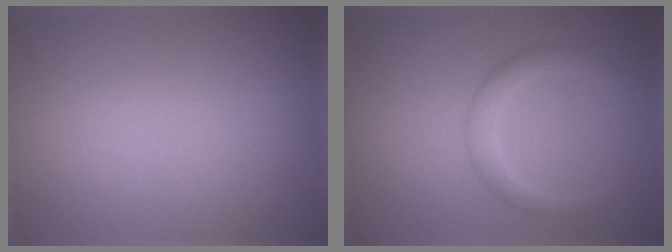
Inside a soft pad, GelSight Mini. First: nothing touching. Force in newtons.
{"total": 2.3, "press": 2.2, "slide": 0.1}